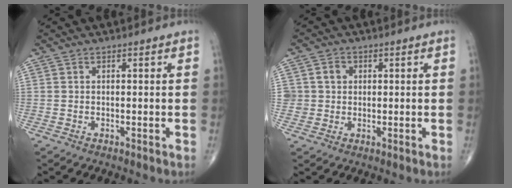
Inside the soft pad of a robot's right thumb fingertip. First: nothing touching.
{"total": 3.6, "force": [0.6, 3.5, 0.8], "torque": [0.011, 0.003, 0.009]}